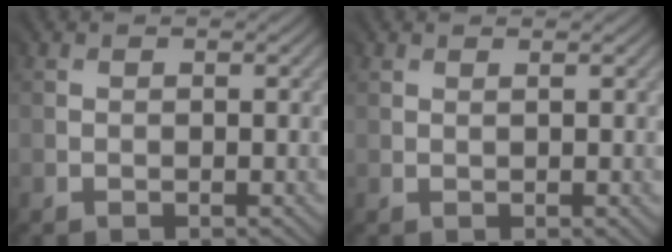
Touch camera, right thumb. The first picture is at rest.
{"total": 0.9, "force": [0.7, -0.3, 0.4], "torque": [-0.007, 0.002, 0.013]}